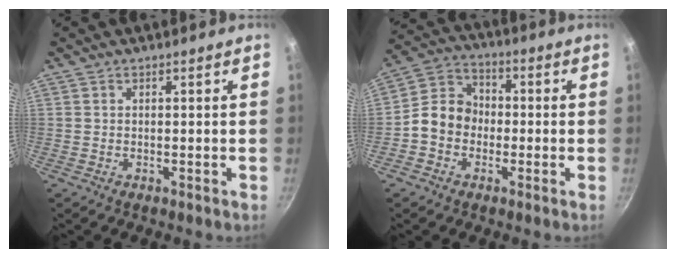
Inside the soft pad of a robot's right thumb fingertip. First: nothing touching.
{"total": 8.8, "force": [-1.8, 7.4, 4.5], "torque": [-0.051, 0.030, -0.052]}